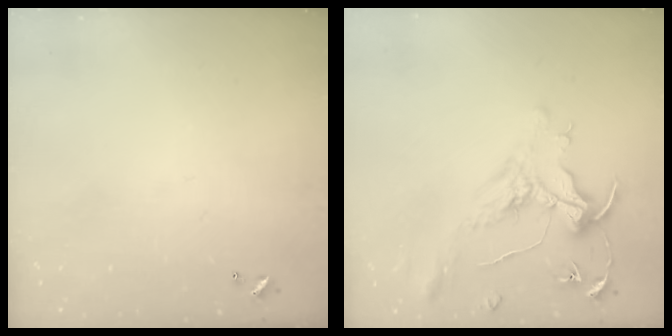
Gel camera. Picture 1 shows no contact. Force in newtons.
{"total": 1.6, "press": 1.4, "slide": 0.7}